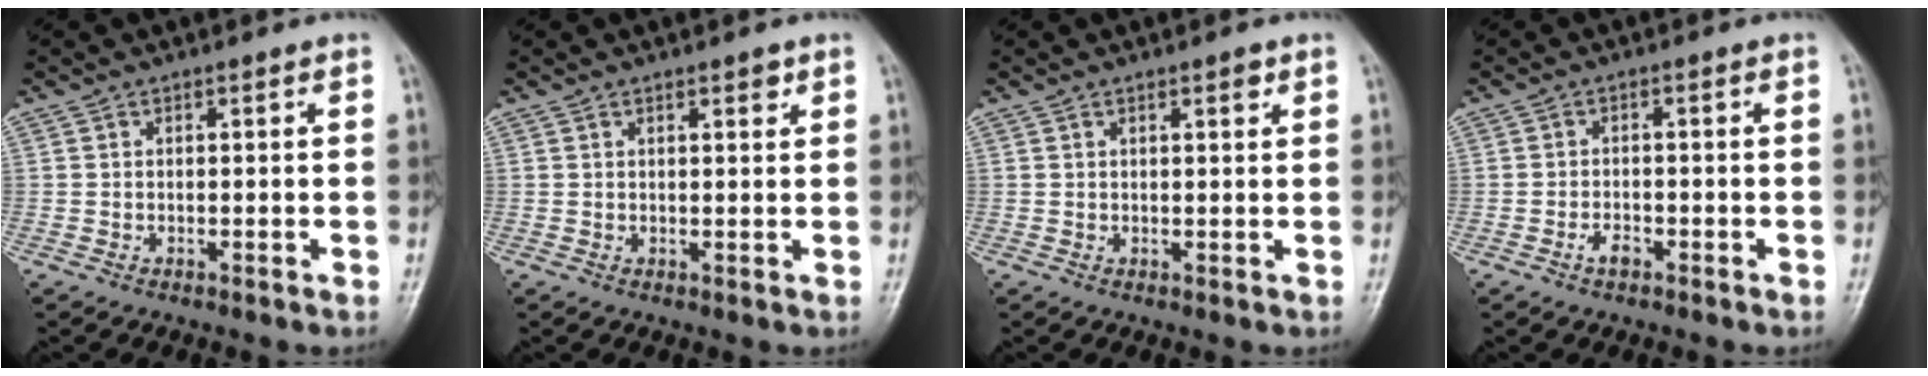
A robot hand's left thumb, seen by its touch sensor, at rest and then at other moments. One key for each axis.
{"total": 1.8, "fx": 1.2, "fy": 0.6, "fz": 1.3, "tx": -0.013, "ty": -0.005, "tz": 0.016}
{"total": 1.6, "fx": 1.0, "fy": 0.4, "fz": 1.2, "tx": -0.015, "ty": -0.003, "tz": 0.014}
{"total": 2.2, "fx": -1.3, "fy": 1.1, "fz": 1.4, "tx": -0.023, "ty": 0.008, "tz": -0.024}